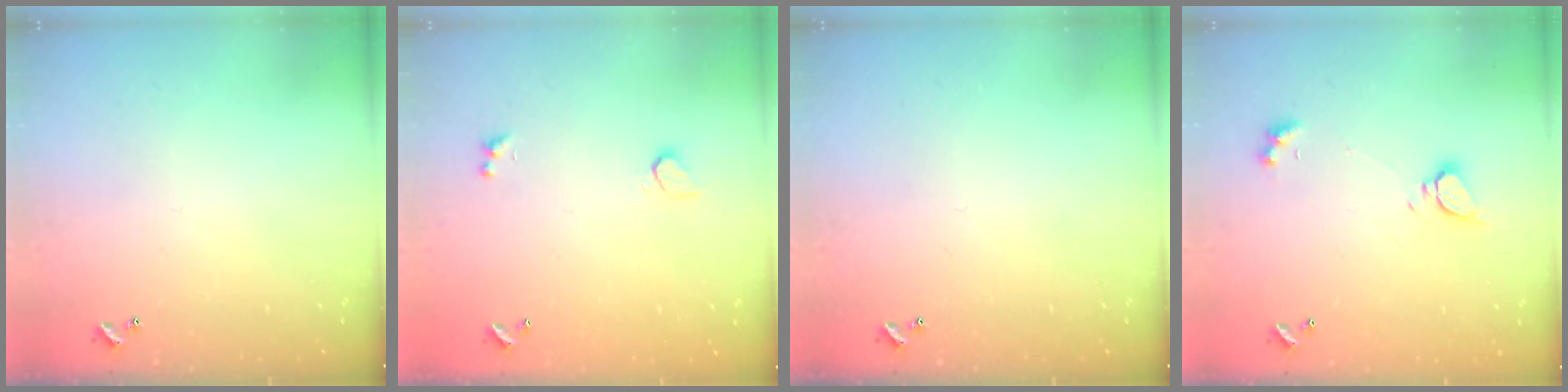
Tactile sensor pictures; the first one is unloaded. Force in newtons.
{"total": 0.9, "press": 0.8, "slide": 0.4}
{"total": 0.0}
{"total": 4.6, "press": 4.5, "slide": 0.5}